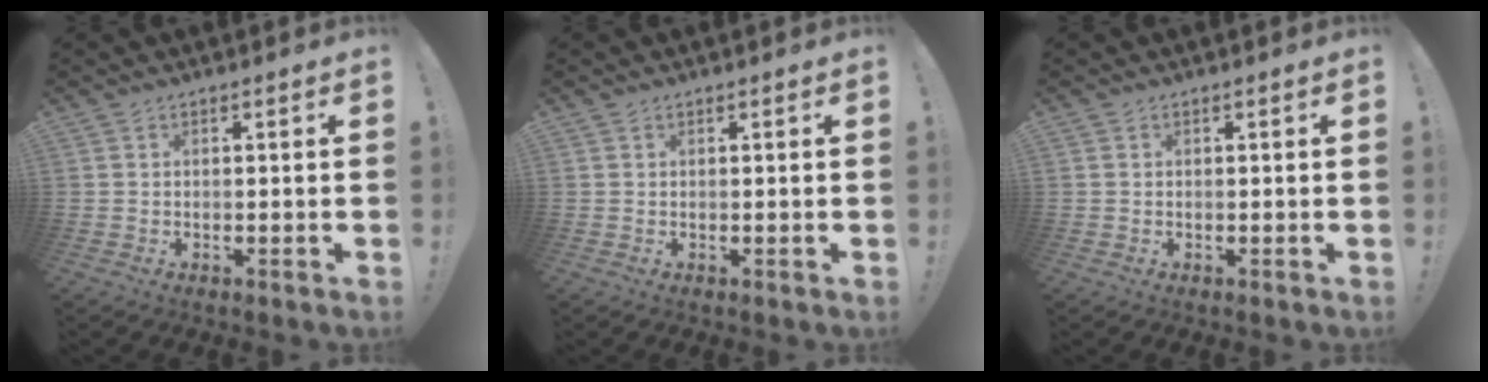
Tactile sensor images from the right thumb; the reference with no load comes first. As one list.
[{"total": 0.0}, {"total": 0.0}]